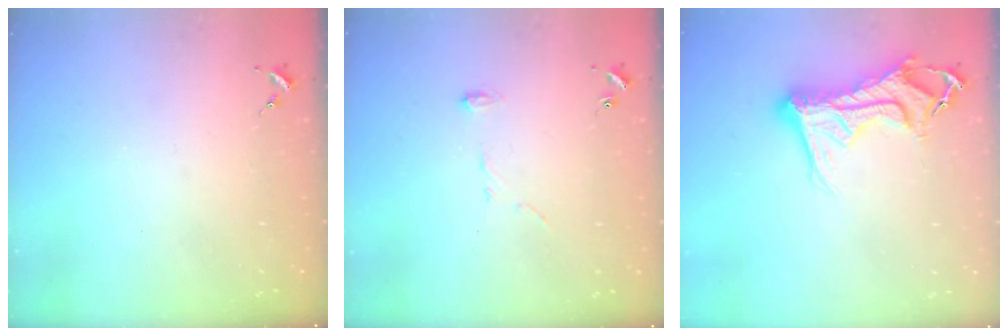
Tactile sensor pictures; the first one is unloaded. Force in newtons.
{"total": 6.9, "press": 6.9, "slide": 0.6}
{"total": 14.5, "press": 14.4, "slide": 1.6}